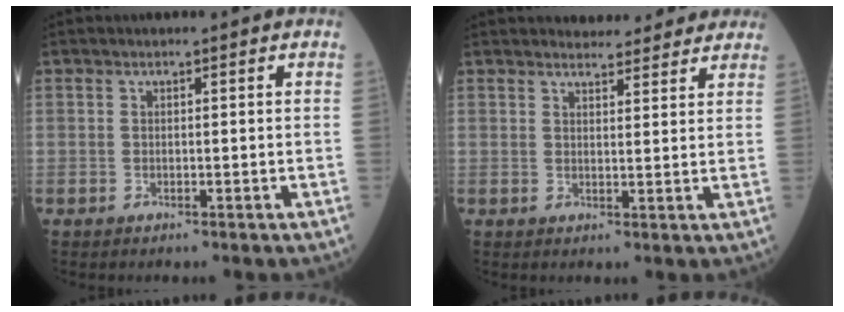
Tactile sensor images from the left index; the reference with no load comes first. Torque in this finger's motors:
{"motor_torque": [0.57, -1.51, -0.37, 0.00]}